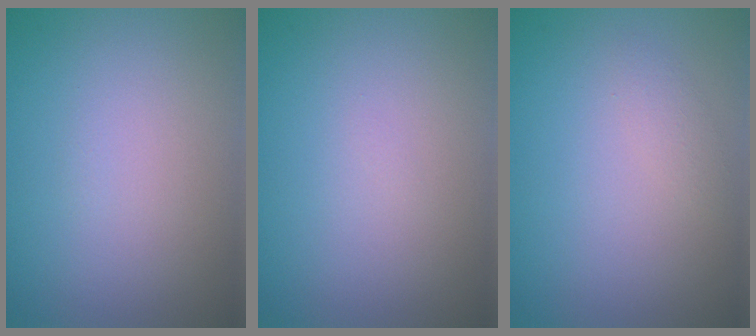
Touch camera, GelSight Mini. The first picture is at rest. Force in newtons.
{"total": 0.0}
{"total": 0.9, "press": 0.9, "slide": 0.1}